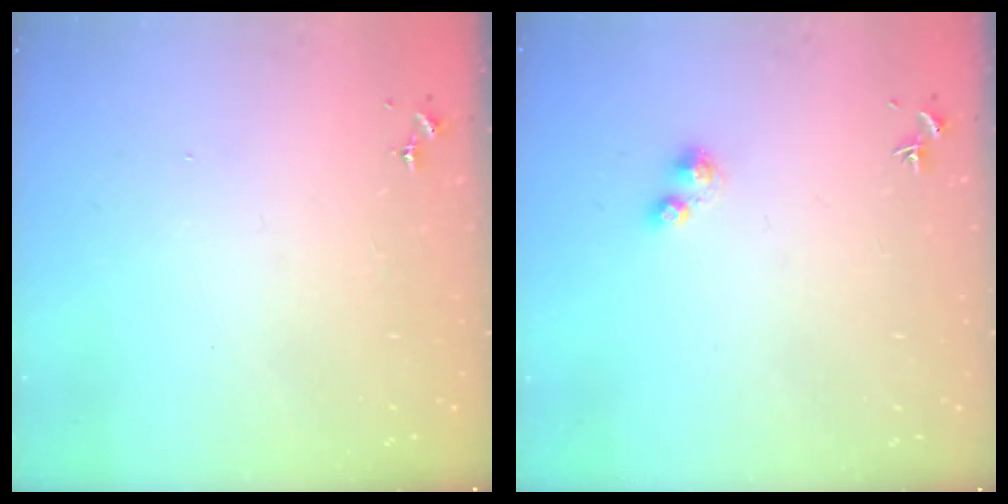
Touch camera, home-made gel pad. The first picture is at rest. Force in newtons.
{"total": 2.4, "press": 2.3, "slide": 0.3}